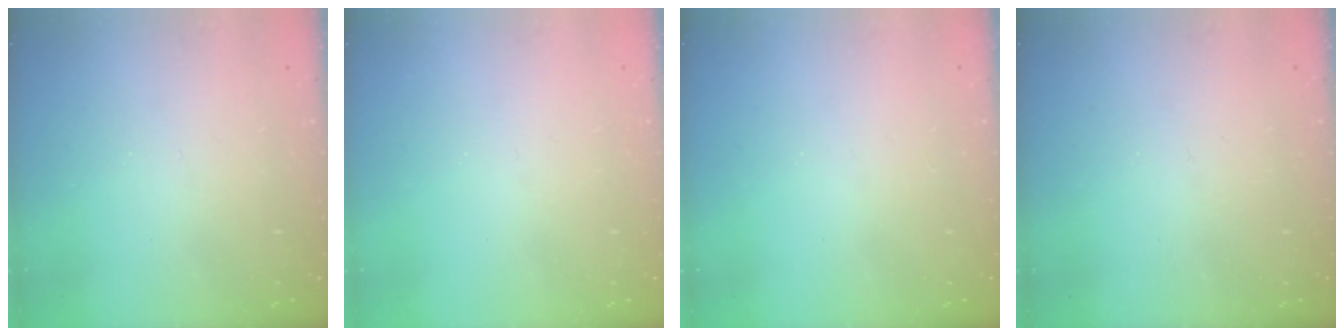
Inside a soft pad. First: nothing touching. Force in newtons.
{"total": 0.0}
{"total": 0.0}
{"total": 0.0}